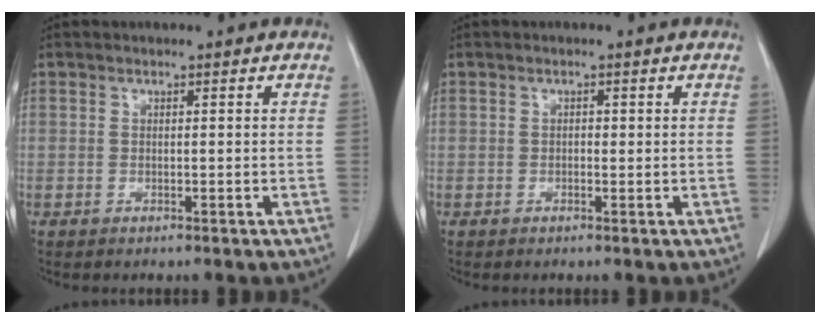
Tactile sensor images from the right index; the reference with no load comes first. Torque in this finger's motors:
{"motor_torque": [-0.27, 0.27, -0.02, -0.01]}